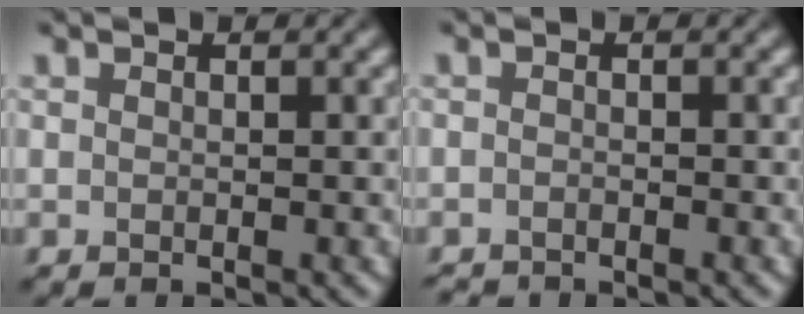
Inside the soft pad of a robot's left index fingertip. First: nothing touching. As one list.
[{"total": 1.2, "force": [-1.2, -0.1, 0.0], "torque": [0.000, -0.008, -0.024]}]